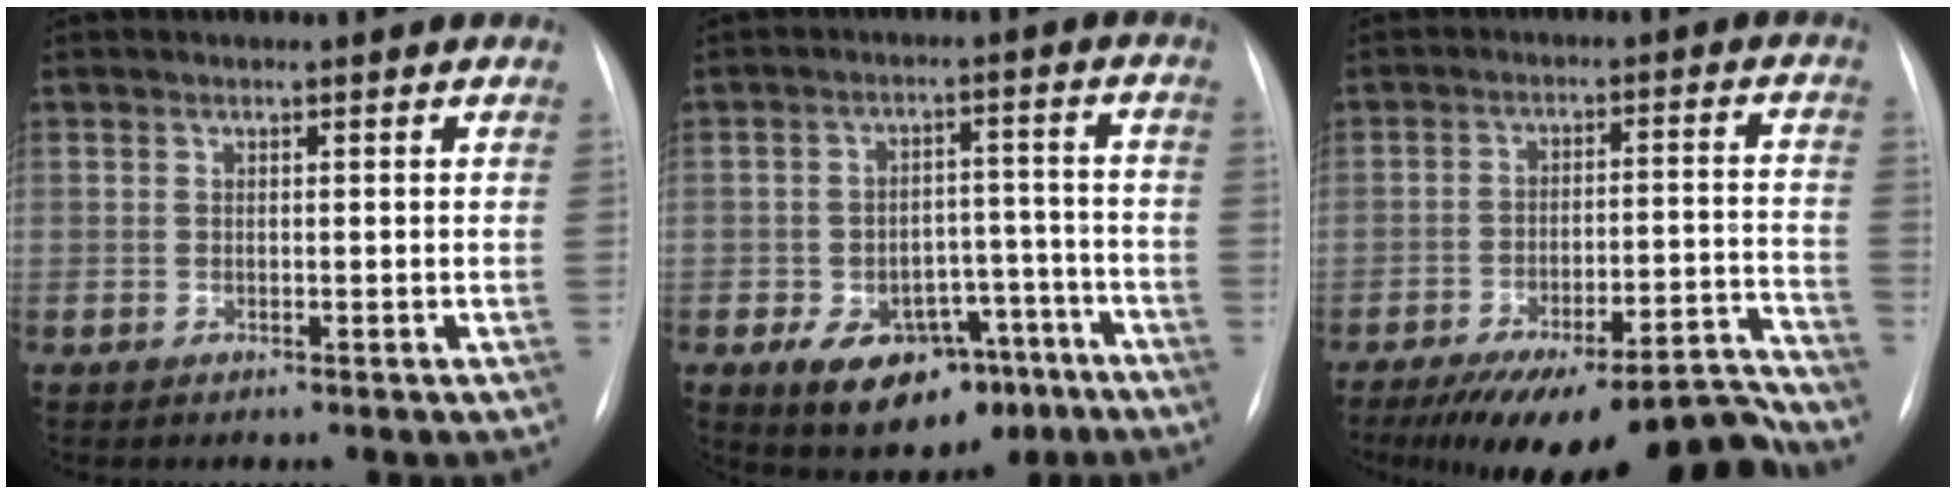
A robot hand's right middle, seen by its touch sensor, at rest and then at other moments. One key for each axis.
{"total": 12.3, "fx": -7.0, "fy": 7.2, "fz": 7.1, "tx": -0.089, "ty": 0.026, "tz": -0.091}
{"total": 20.2, "fx": -17.9, "fy": 2.9, "fz": 9.0, "tx": -0.082, "ty": 0.022, "tz": -0.258}